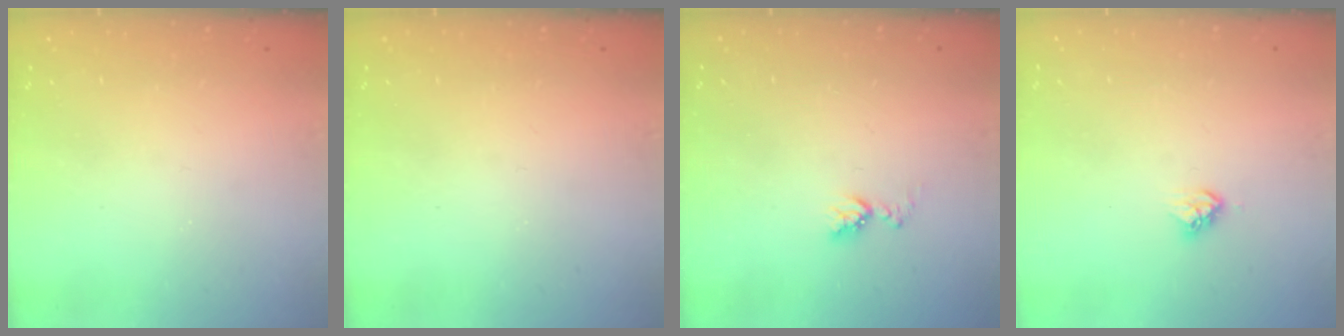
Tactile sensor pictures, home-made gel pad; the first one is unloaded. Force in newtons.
{"total": 0.0}
{"total": 6.0, "press": 5.9, "slide": 0.8}
{"total": 4.4, "press": 4.4, "slide": 0.6}